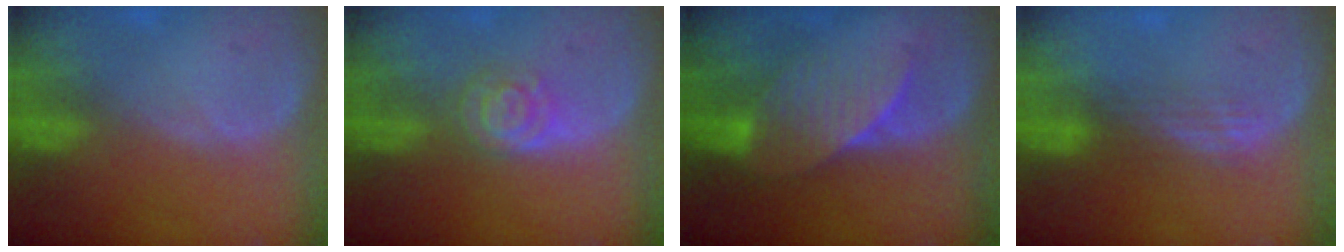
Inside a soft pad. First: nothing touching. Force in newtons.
{"total": 4.4, "press": 3.9, "slide": 2.0}
{"total": 7.0, "press": 6.6, "slide": 2.4}
{"total": 2.9, "press": 2.5, "slide": 1.5}